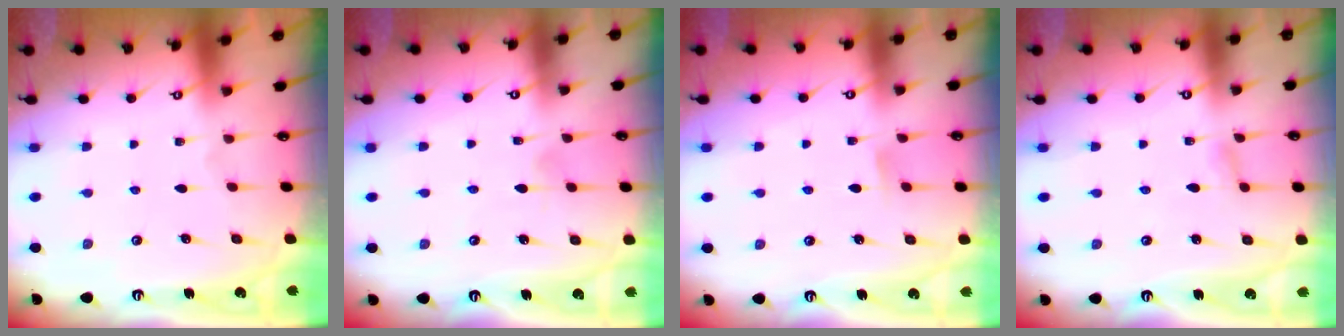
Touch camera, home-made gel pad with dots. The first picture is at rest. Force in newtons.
{"total": 4.9, "press": 4.8, "slide": 0.8}
{"total": 3.6, "press": 3.5, "slide": 0.6}
{"total": 2.9, "press": 2.9, "slide": 0.4}